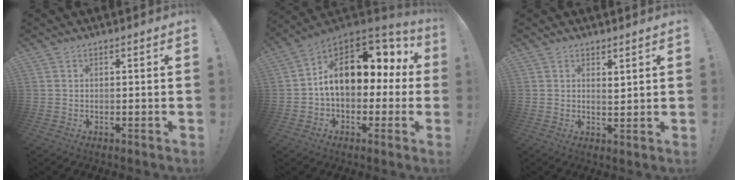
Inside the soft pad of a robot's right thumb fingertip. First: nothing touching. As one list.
[{"total": 17.4, "force": [3.9, 10.9, 13.0], "torque": [-0.179, -0.011, 0.075]}, {"total": 2.3, "force": [2.1, 0.9, 0.5], "torque": [0.009, -0.014, 0.033]}]